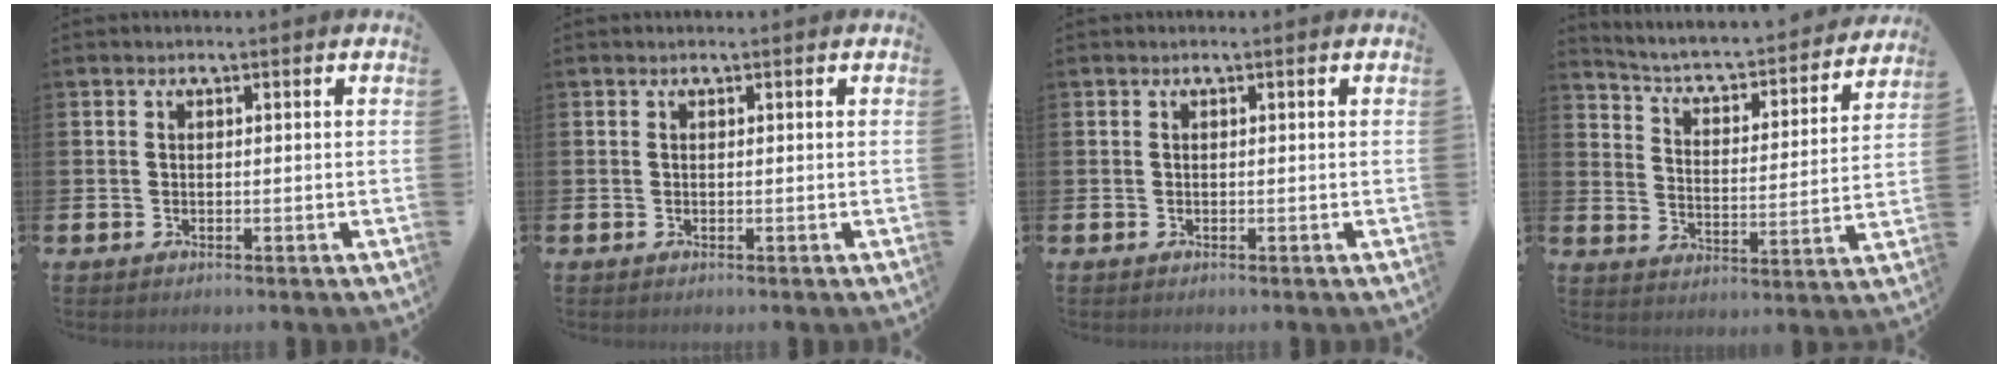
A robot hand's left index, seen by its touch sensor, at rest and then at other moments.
{"total": 0.0}
{"total": 0.0}
{"total": 4.6, "force": [4.2, 1.0, 1.7], "torque": [-0.062, -0.040, 0.061]}